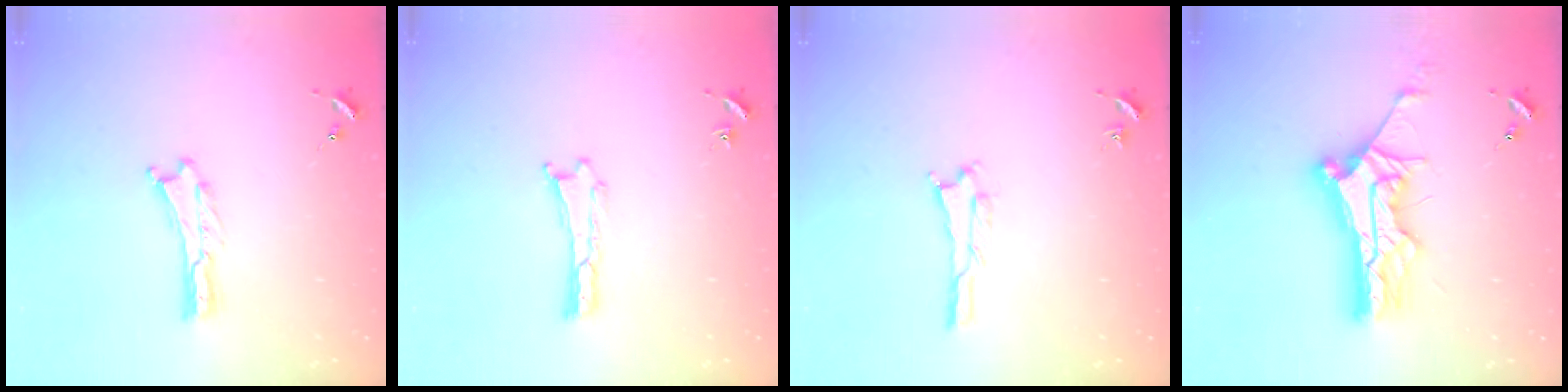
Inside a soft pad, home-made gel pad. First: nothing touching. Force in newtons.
{"total": 0.0}
{"total": 1.7, "press": 1.7, "slide": 0.2}
{"total": 11.3, "press": 11.2, "slide": 1.1}